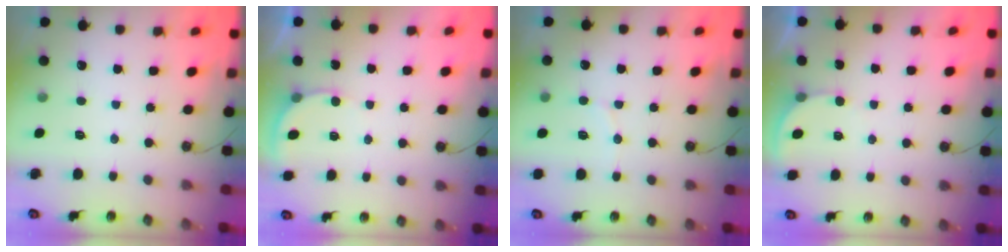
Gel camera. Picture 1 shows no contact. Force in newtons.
{"total": 3.5, "press": 3.4, "slide": 0.3}
{"total": 5.6, "press": 5.4, "slide": 1.3}
{"total": 2.7, "press": 2.7, "slide": 0.3}